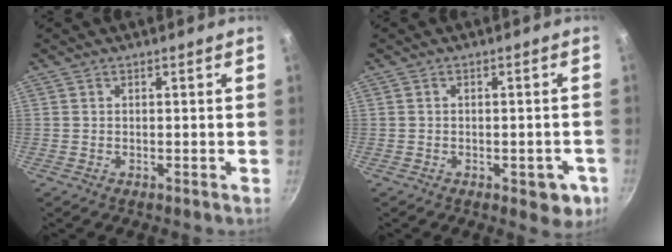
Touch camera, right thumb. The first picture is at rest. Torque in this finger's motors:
{"motor_torque": [-0.22, 0.02, -0.32, 0.00, 0.01]}